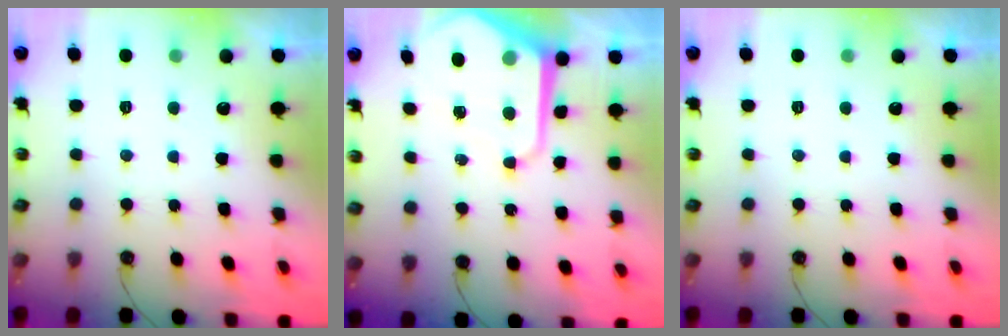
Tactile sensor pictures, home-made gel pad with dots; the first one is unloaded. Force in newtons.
{"total": 9.7, "press": 9.7, "slide": 0.7}
{"total": 0.0}